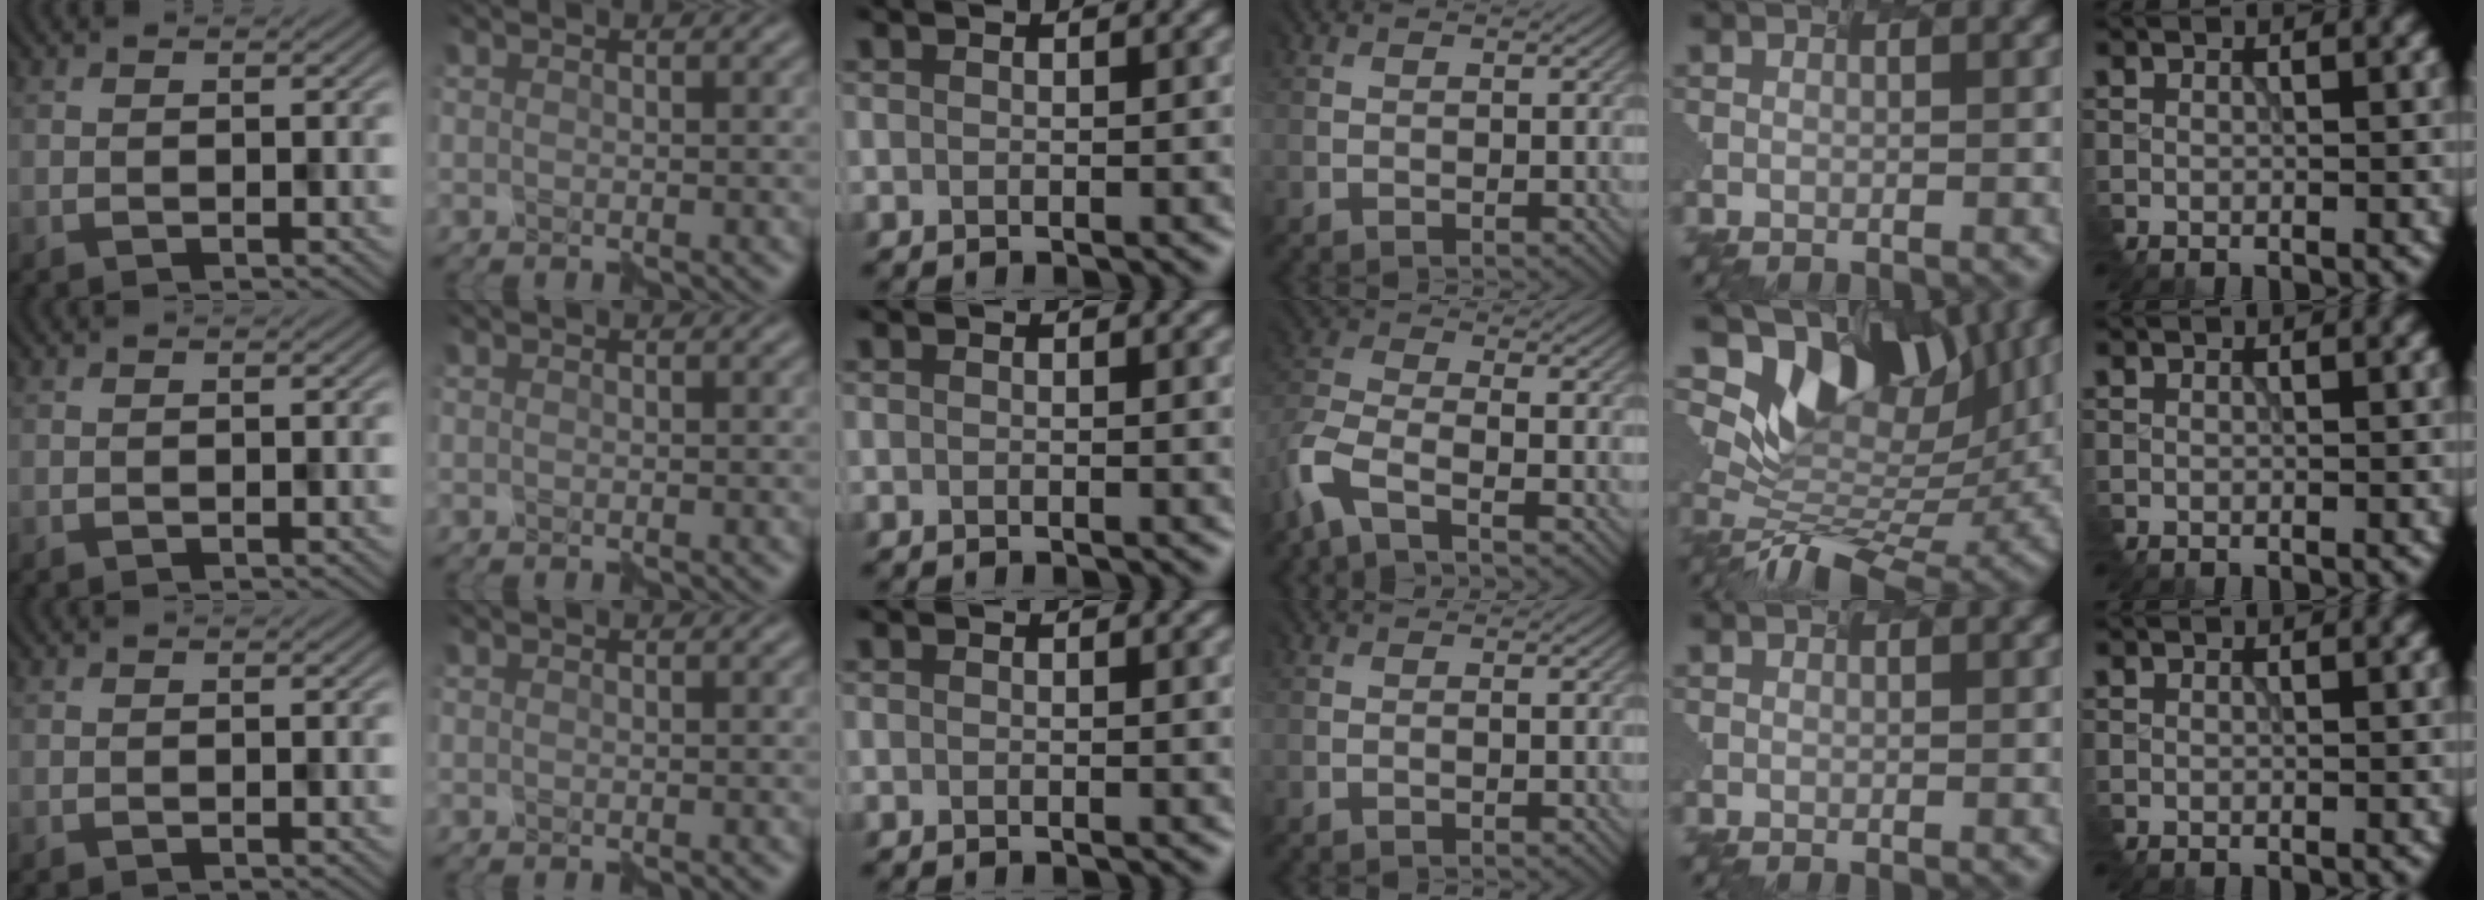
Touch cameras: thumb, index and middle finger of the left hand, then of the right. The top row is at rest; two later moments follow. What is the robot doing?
{"motion": "assemble", "object": "spray bottle"}